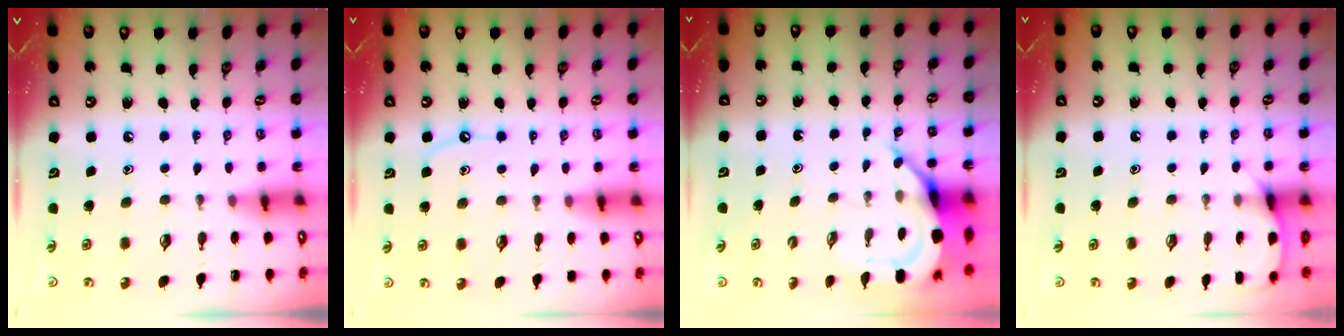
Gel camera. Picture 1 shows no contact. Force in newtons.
{"total": 6.3, "press": 6.2, "slide": 0.8}
{"total": 8.0, "press": 8.0, "slide": 1.0}
{"total": 5.2, "press": 5.2, "slide": 0.6}